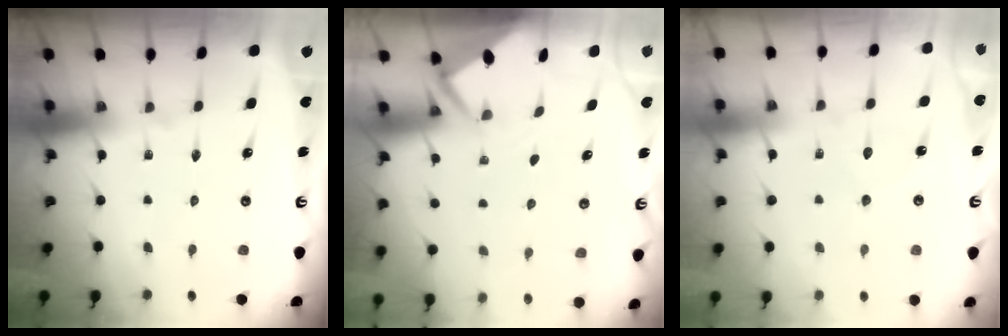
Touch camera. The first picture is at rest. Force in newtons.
{"total": 2.6, "press": 2.6, "slide": 0.0}
{"total": 4.0, "press": 4.0, "slide": 0.1}